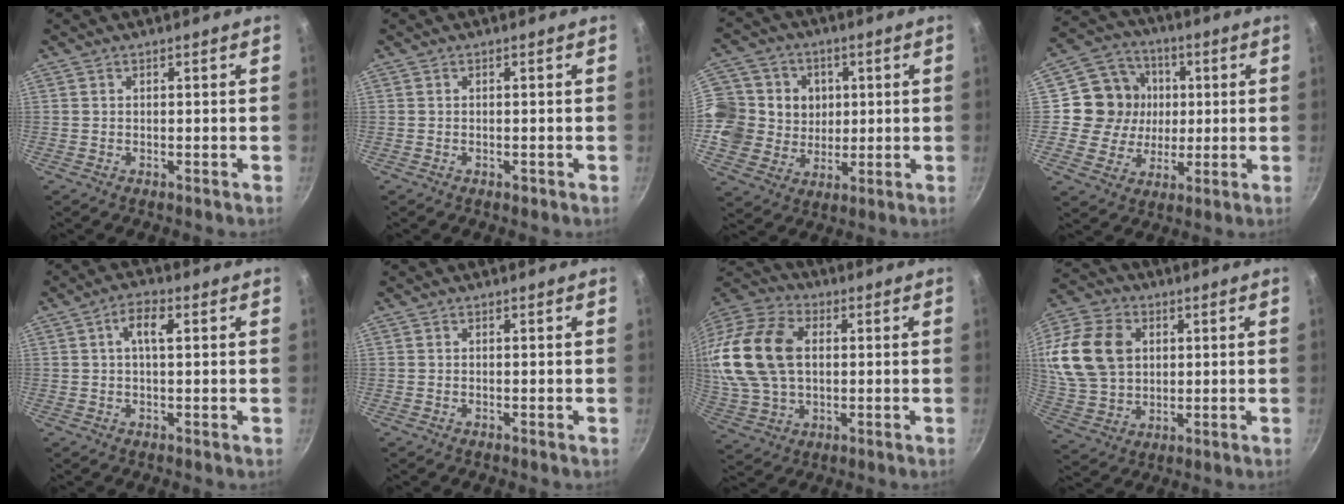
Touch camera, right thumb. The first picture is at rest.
{"total": 0.7, "force": [-0.4, 0.4, 0.5], "torque": [-0.008, 0.003, -0.004]}
{"total": 14.3, "force": [2.5, 13.2, 5.0], "torque": [-0.070, -0.002, 0.039]}
{"total": 12.9, "force": [1.4, 12.1, 4.0], "torque": [-0.042, 0.014, 0.013]}
{"total": 4.6, "force": [1.1, 1.9, 4.1], "torque": [-0.075, 0.013, 0.015]}
{"total": 0.0}
{"total": 20.0, "force": [2.4, 13.5, 14.6], "torque": [-0.281, 0.020, 0.043]}
{"total": 20.3, "force": [4.6, 15.1, 12.8], "torque": [-0.255, 0.007, 0.090]}